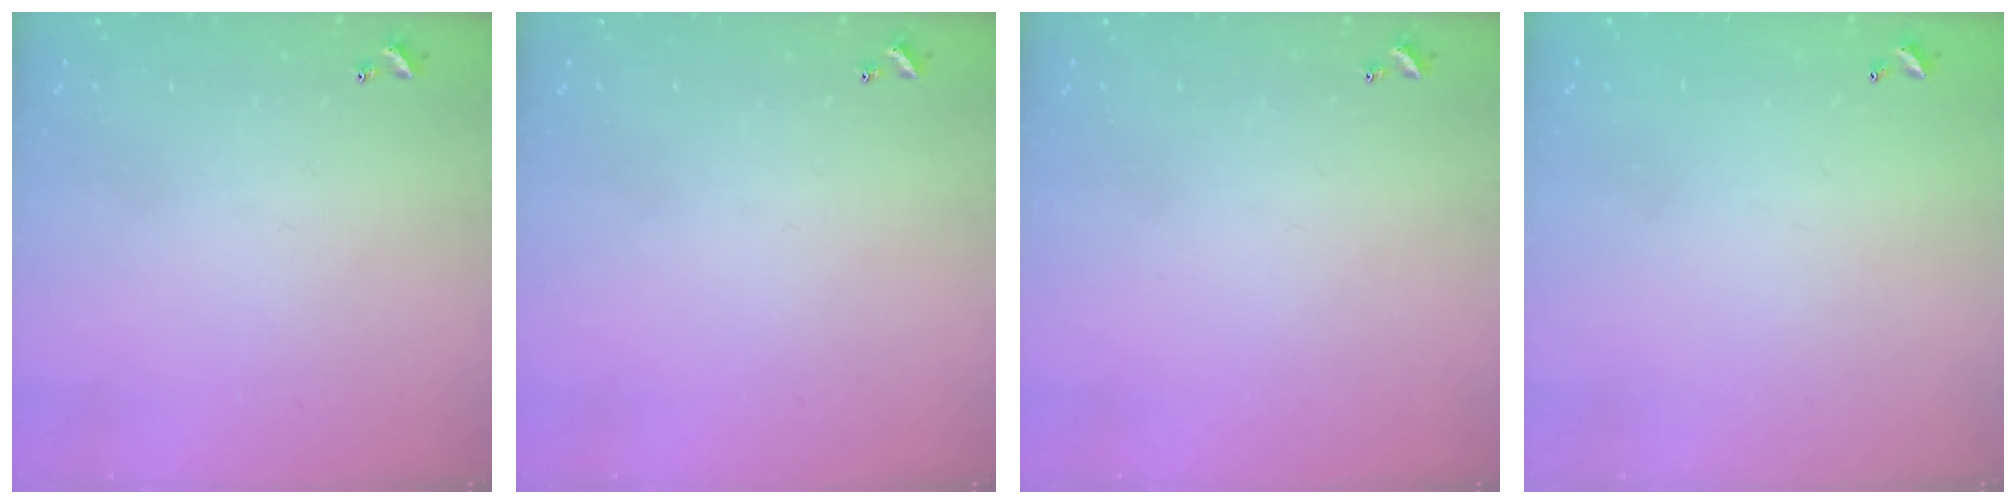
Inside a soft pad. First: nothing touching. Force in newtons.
{"total": 0.0}
{"total": 0.0}
{"total": 2.9, "press": 2.9, "slide": 0.1}